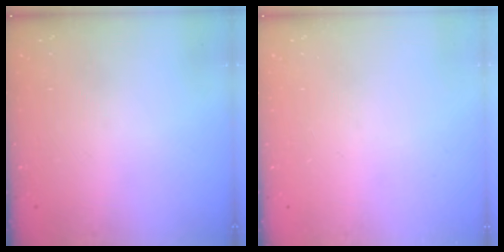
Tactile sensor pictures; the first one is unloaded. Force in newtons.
{"total": 0.0}